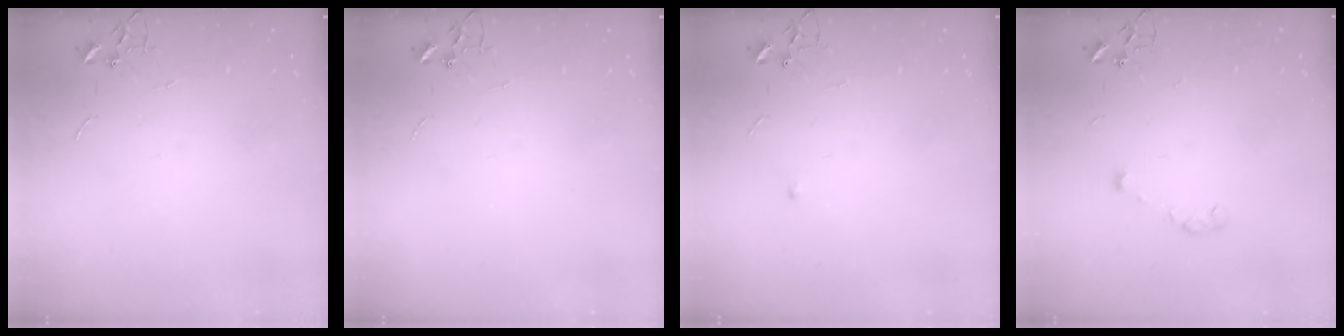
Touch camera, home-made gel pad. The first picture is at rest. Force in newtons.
{"total": 0.0}
{"total": 4.1, "press": 4.0, "slide": 0.6}
{"total": 3.4, "press": 3.4, "slide": 0.6}